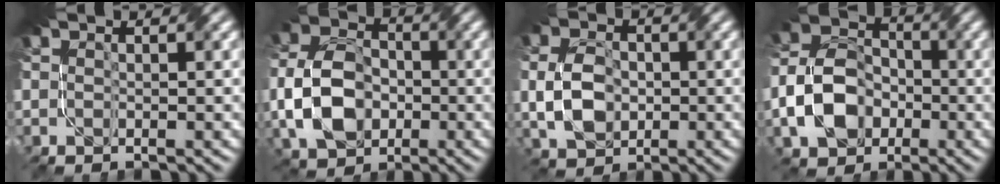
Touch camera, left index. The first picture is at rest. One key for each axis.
{"total": 7.3, "fx": -2.2, "fy": 5.1, "fz": 4.7, "tx": -0.096, "ty": -0.003, "tz": -0.052}
{"total": 4.5, "fx": -1.2, "fy": 3.1, "fz": 3.1, "tx": -0.067, "ty": -0.002, "tz": -0.031}
{"total": 6.4, "fx": -2.9, "fy": 4.6, "fz": 3.4, "tx": -0.060, "ty": 0.000, "tz": -0.066}